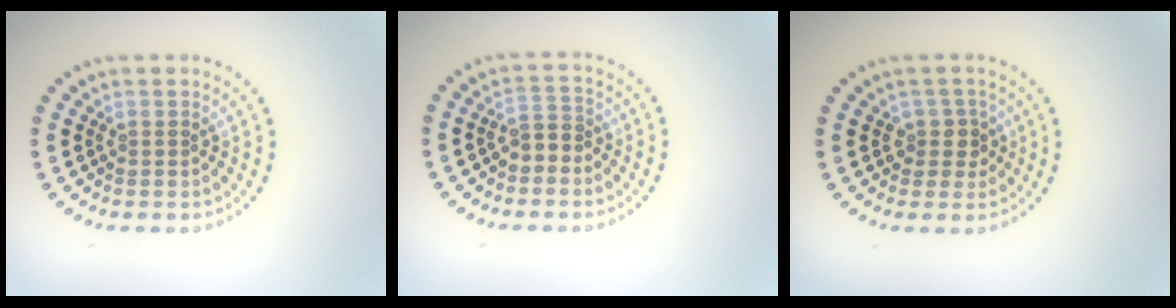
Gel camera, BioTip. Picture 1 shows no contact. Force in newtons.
{"total": 2.0, "press": 1.8, "slide": 0.9}
{"total": 2.0, "press": 1.6, "slide": 1.2}